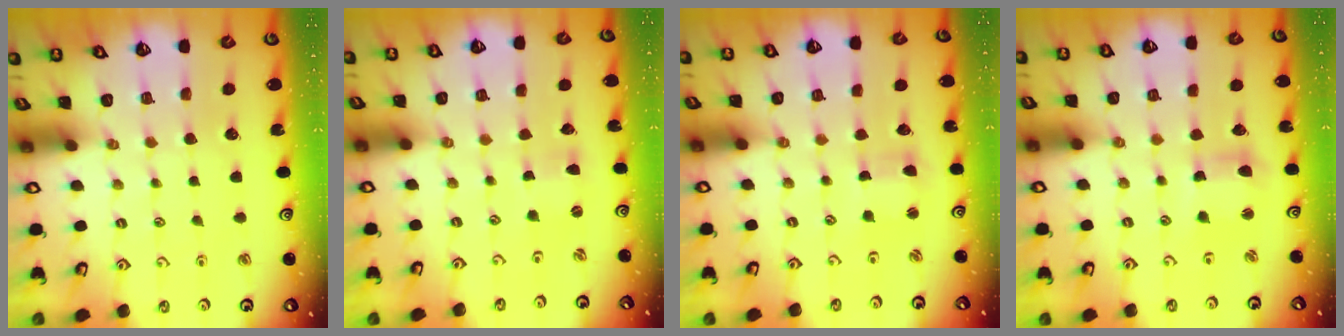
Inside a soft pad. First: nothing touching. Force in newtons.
{"total": 0.9, "press": 0.9, "slide": 0.1}
{"total": 1.4, "press": 1.3, "slide": 0.3}
{"total": 5.4, "press": 5.3, "slide": 0.7}